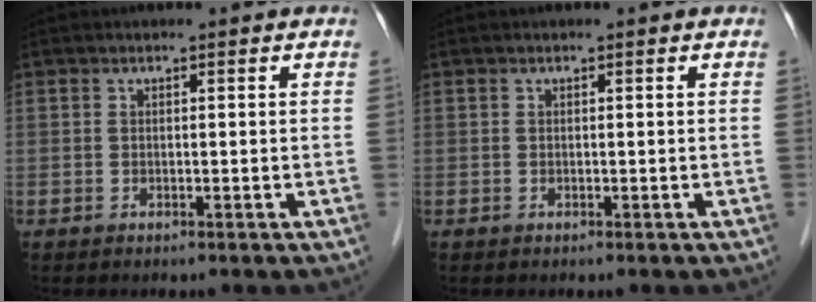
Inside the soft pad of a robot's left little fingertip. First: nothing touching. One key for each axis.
{"total": 0.0}